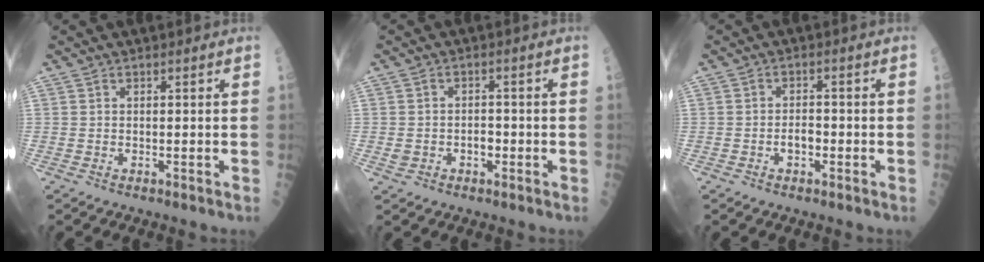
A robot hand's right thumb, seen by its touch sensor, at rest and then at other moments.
{"total": 3.2, "force": [-0.8, 2.5, 1.8], "torque": [-0.016, 0.017, -0.007]}
{"total": 2.6, "force": [-1.0, 1.5, 1.9], "torque": [-0.022, 0.010, -0.017]}